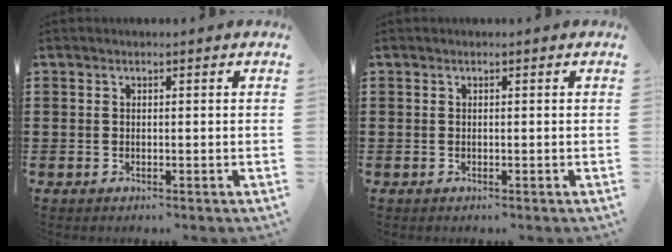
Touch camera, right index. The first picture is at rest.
{"total": 0.0}